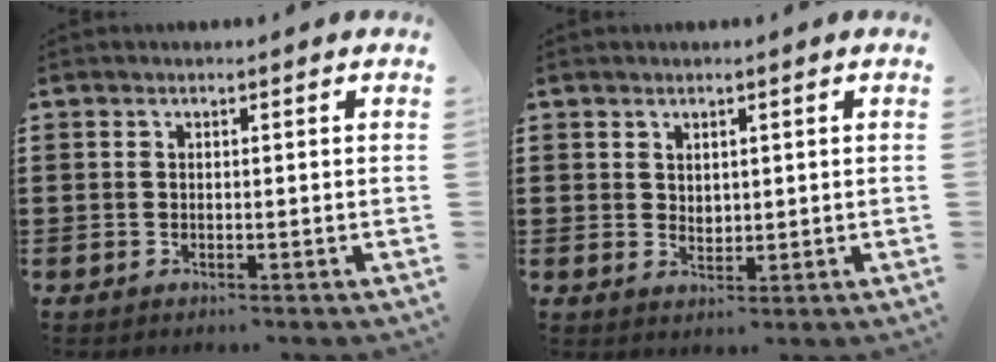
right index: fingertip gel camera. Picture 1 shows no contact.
{"total": 1.7, "force": [1.3, 1.0, 0.3], "torque": [-0.008, 0.005, 0.026]}